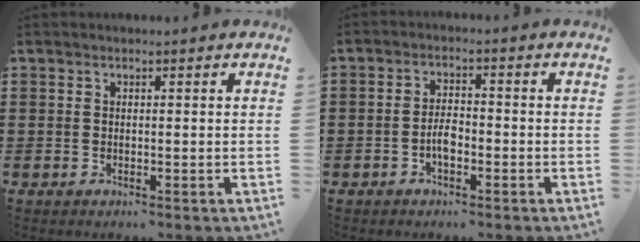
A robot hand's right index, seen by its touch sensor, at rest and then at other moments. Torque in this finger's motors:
{"motor_torque": [2.14, 0.00, 0.74, 0.05]}